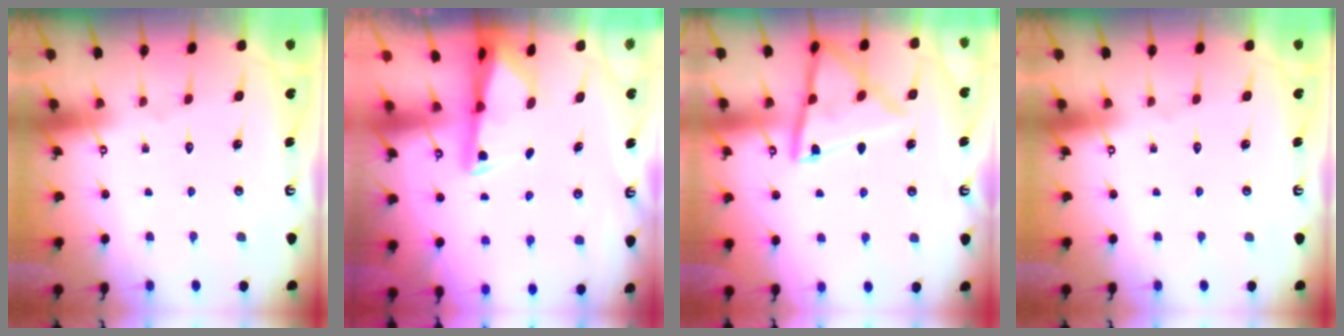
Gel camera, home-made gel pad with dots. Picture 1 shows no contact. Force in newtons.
{"total": 2.3, "press": 2.3, "slide": 0.5}
{"total": 14.9, "press": 14.8, "slide": 1.3}
{"total": 0.0}